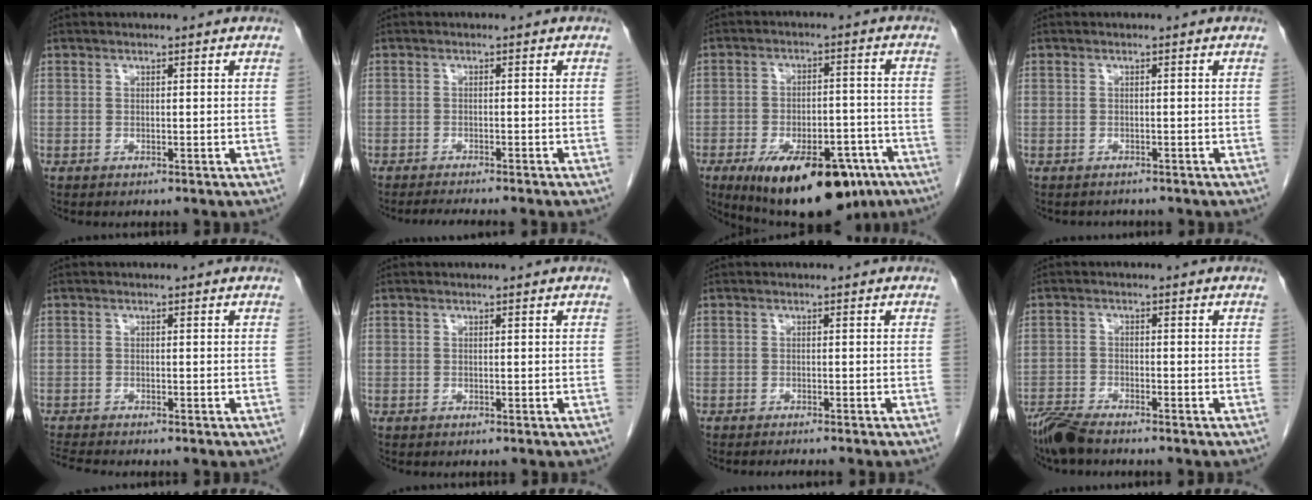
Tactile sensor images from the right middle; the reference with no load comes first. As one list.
[{"total": 4.7, "force": [-4.2, -0.3, 2.2], "torque": [-0.023, -0.010, -0.062]}, {"total": 18.8, "force": [-11.2, 8.0, 12.8], "torque": [-0.166, -0.001, -0.157]}, {"total": 1.5, "force": [-1.4, 0.7, -0.2], "torque": [-0.002, -0.001, -0.022]}, {"total": 3.4, "force": [-3.1, 0.0, 1.3], "torque": [-0.025, -0.012, -0.053]}, {"total": 0.0}, {"total": 3.7, "force": [-3.3, -0.4, 1.6], "torque": [-0.013, -0.003, -0.044]}, {"total": 4.8, "force": [-4.2, 0.5, 2.1], "torque": [-0.041, -0.016, -0.083]}]